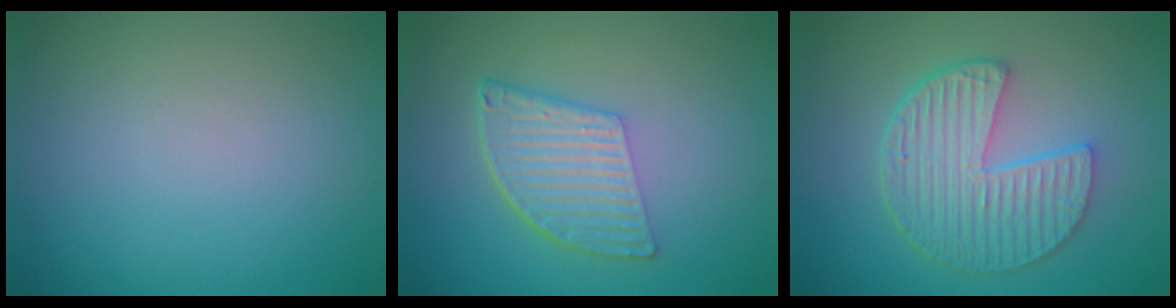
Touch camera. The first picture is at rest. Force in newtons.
{"total": 5.6, "press": 3.9, "slide": 4.0}
{"total": 6.2, "press": 4.7, "slide": 4.0}